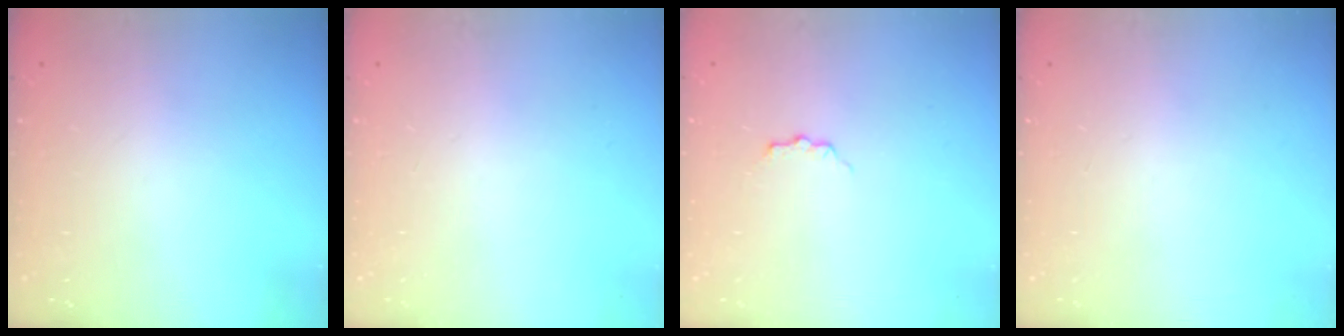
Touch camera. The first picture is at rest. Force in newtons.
{"total": 0.0}
{"total": 3.7, "press": 3.7, "slide": 0.4}
{"total": 0.0}